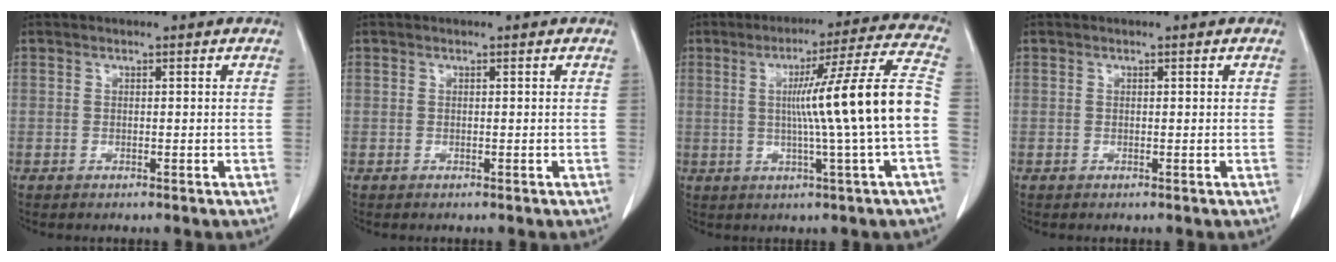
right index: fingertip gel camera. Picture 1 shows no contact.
{"total": 0.0}
{"total": 15.0, "force": [-0.6, -2.2, 14.8], "torque": [-0.217, 0.007, -0.010]}
{"total": 0.0}